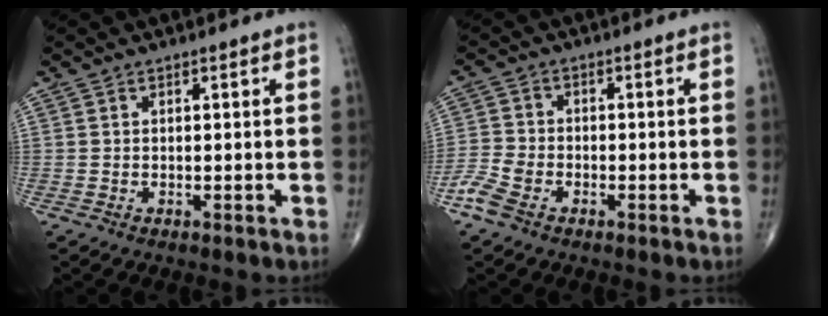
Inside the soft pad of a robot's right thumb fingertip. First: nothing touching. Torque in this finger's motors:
{"motor_torque": [2.73, 2.27, -0.05, -0.19, 0.09]}